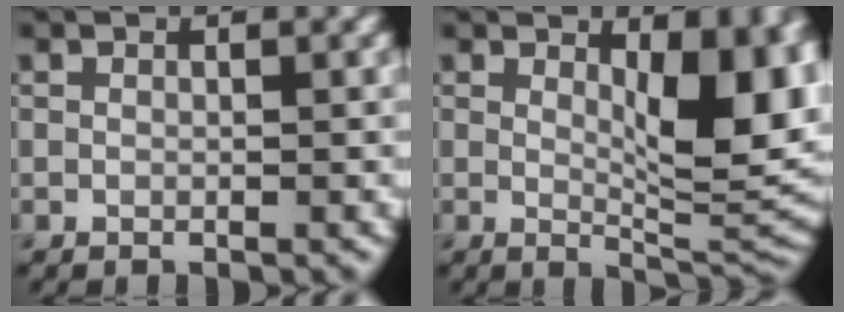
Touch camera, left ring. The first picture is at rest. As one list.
[{"total": 8.8, "force": [1.8, 3.2, 8.0], "torque": [-0.105, -0.007, 0.033]}]